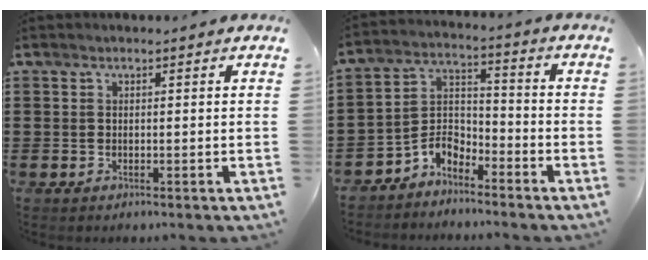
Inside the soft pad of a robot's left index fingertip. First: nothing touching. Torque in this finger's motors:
{"motor_torque": [0.23, 0.23, 0.28, 0.07]}